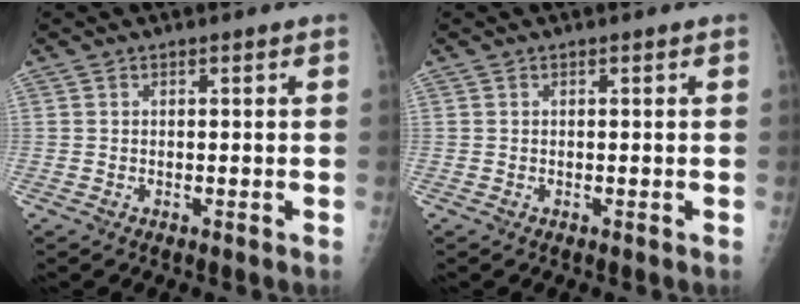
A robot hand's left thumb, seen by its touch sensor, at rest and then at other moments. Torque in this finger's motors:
{"motor_torque": [0.00, 0.00, 0.08, 0.08, 0.00]}